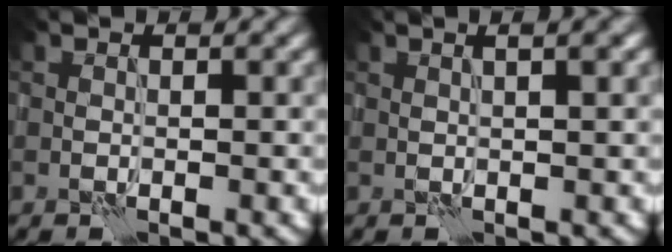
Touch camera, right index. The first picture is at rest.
{"total": 3.7, "force": [1.7, 1.2, 3.0], "torque": [-0.018, 0.016, 0.000]}